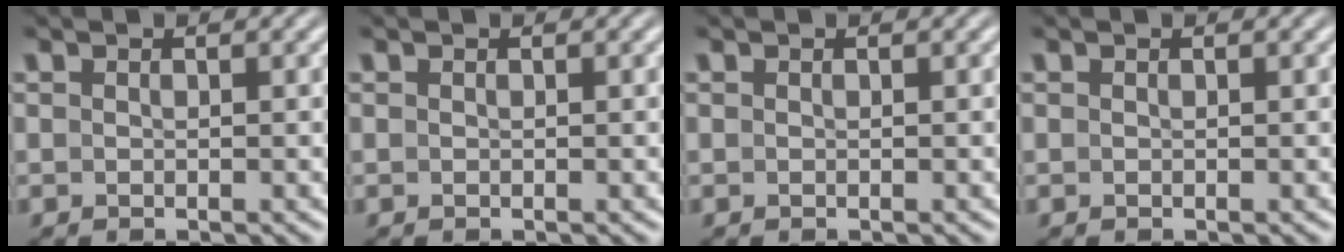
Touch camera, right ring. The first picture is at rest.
{"total": 0.0}
{"total": 0.0}
{"total": 0.0}